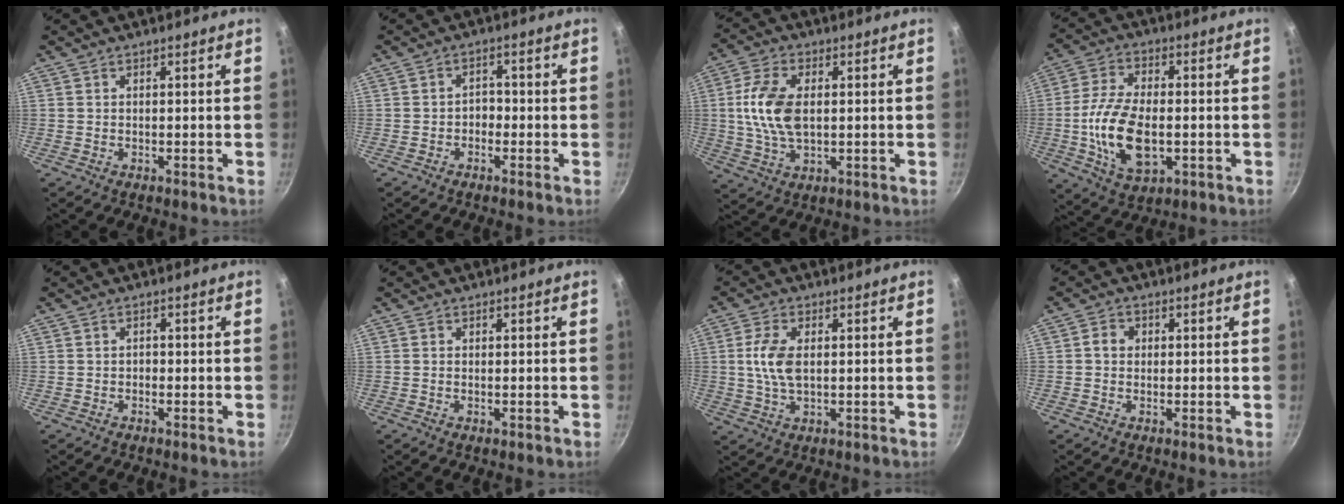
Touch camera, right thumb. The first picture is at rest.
{"total": 2.3, "force": [-1.0, 1.7, 1.2], "torque": [-0.001, 0.015, -0.019]}
{"total": 10.9, "force": [1.0, 6.2, 8.9], "torque": [-0.173, 0.008, 0.016]}
{"total": 14.1, "force": [-2.2, 7.7, 11.6], "torque": [-0.218, 0.012, -0.040]}
{"total": 0.6, "force": [-0.3, 0.4, 0.3], "torque": [-0.005, 0.003, -0.007]}
{"total": 0.0}
{"total": 6.8, "force": [0.7, 3.6, 5.8], "torque": [-0.118, 0.003, 0.012]}
{"total": 2.6, "force": [0.2, 2.2, 1.4], "torque": [-0.018, 0.007, -0.002]}